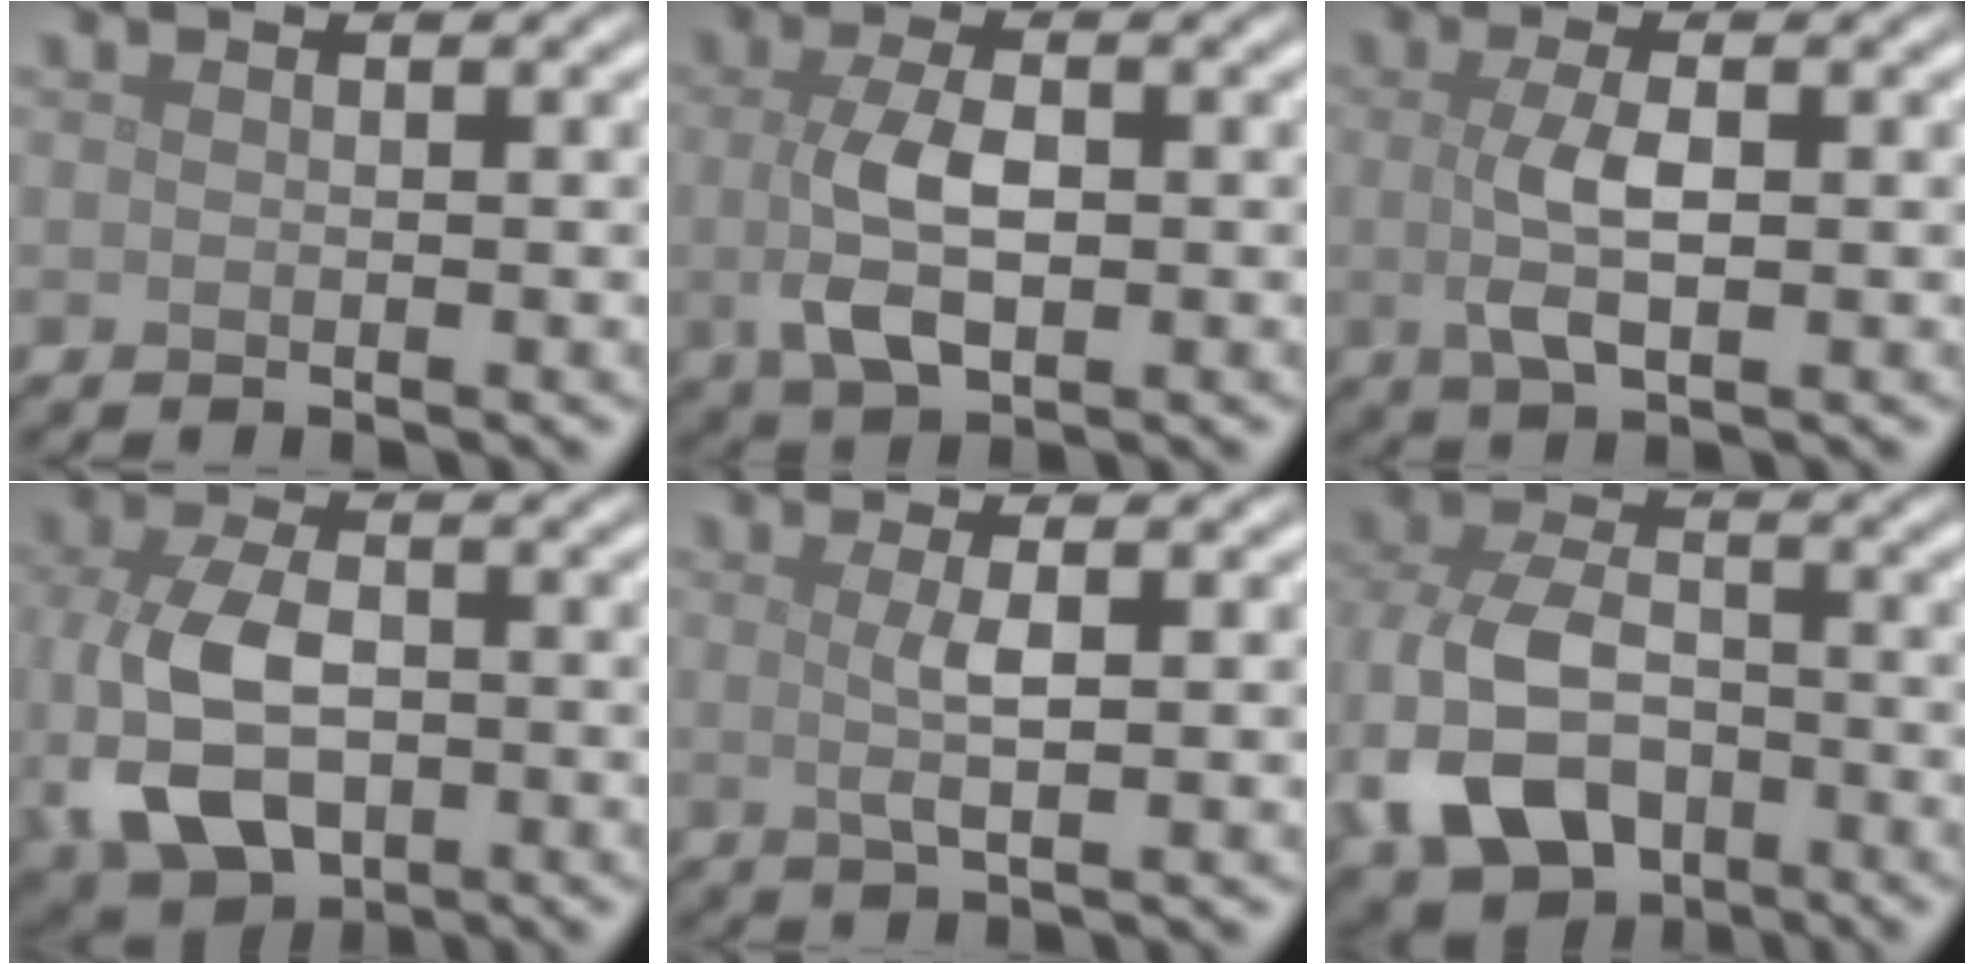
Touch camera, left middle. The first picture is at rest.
{"total": 4.6, "force": [-0.3, 2.3, 4.0], "torque": [-0.091, -0.005, -0.004]}
{"total": 3.5, "force": [0.0, 1.2, 3.3], "torque": [-0.071, -0.001, 0.001]}
{"total": 8.5, "force": [-1.9, 5.5, 6.2], "torque": [-0.147, -0.023, -0.030]}
{"total": 2.3, "force": [0.3, 0.5, 2.2], "torque": [-0.043, 0.000, 0.003]}
{"total": 8.7, "force": [-3.6, 5.8, 5.4], "torque": [-0.125, -0.008, -0.074]}